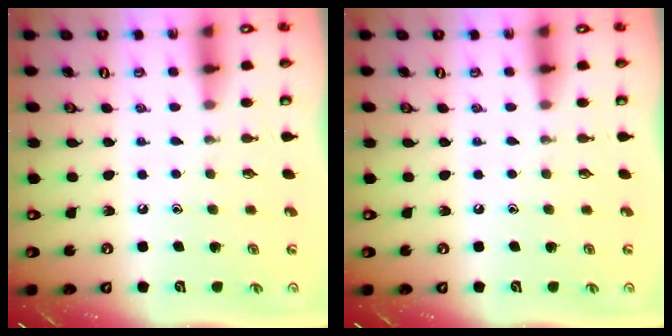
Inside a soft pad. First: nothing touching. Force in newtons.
{"total": 0.0}